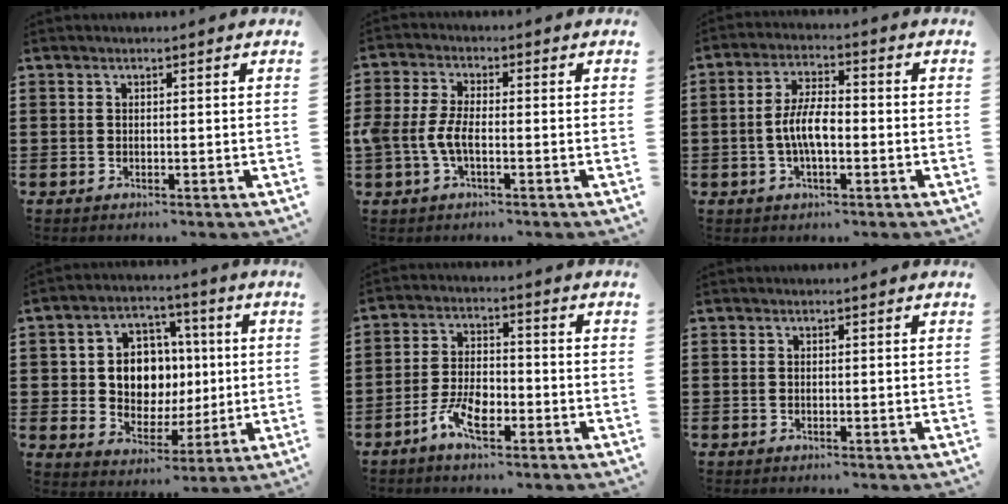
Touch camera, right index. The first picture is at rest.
{"total": 4.7, "force": [-1.3, 1.9, 4.0], "torque": [-0.106, -0.007, -0.034]}
{"total": 6.4, "force": [-1.0, 2.6, 5.7], "torque": [-0.120, 0.002, -0.024]}
{"total": 8.4, "force": [0.7, 7.2, 4.2], "torque": [-0.093, 0.016, 0.015]}
{"total": 6.1, "force": [-3.5, 2.6, 4.2], "torque": [-0.096, 0.004, -0.071]}
{"total": 0.0}